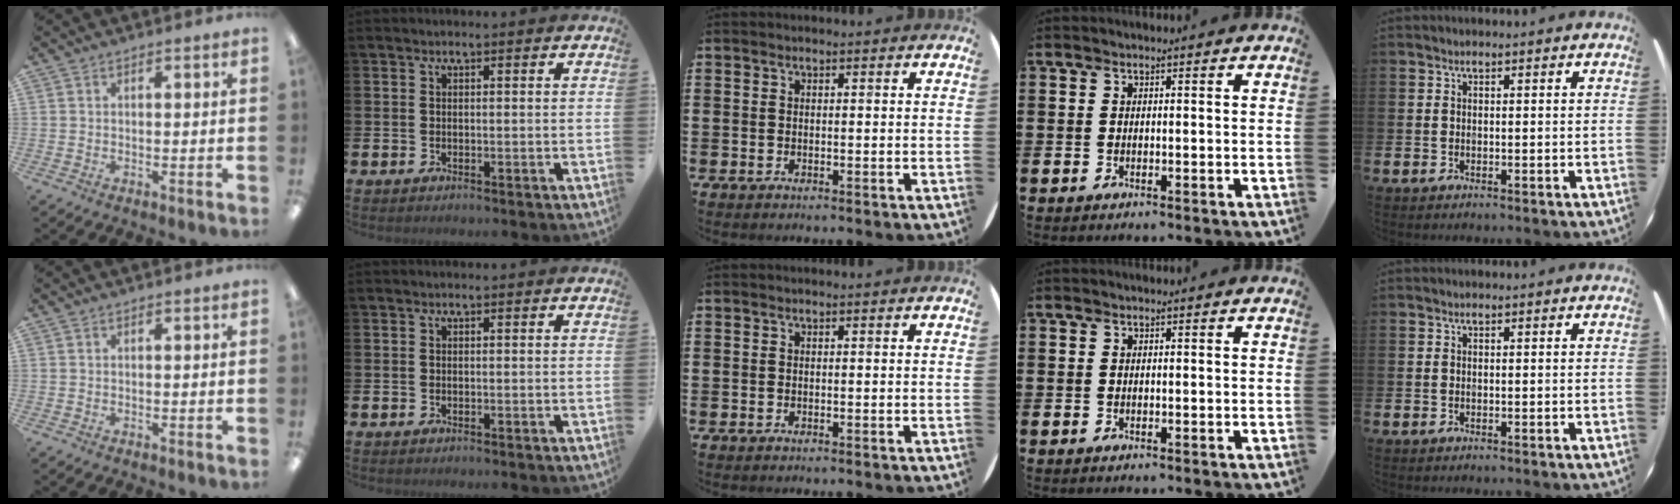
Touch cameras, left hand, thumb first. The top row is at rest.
{}